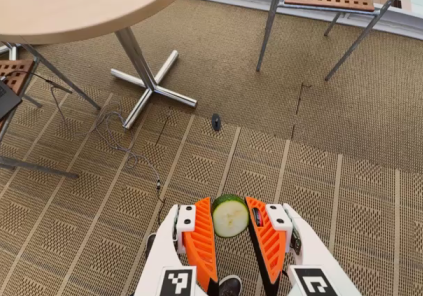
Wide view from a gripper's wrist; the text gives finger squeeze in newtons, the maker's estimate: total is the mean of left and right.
{"total": 7.5, "left": 7.2, "right": 7.8}